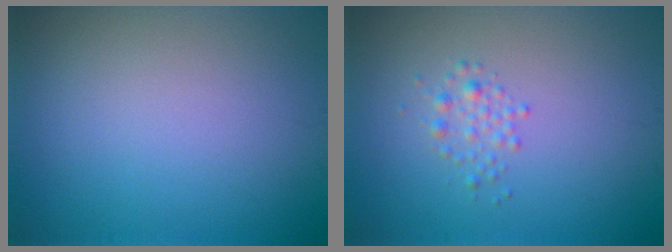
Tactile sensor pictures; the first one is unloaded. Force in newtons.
{"total": 1.4, "press": 1.4, "slide": 0.1}